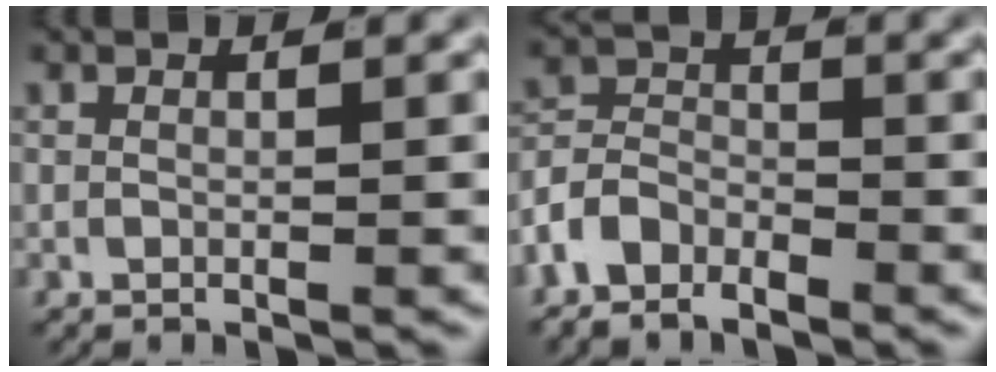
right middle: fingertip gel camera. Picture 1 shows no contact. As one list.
[{"total": 5.3, "force": [-2.8, 4.0, 1.9], "torque": [-0.039, -0.012, -0.054]}]